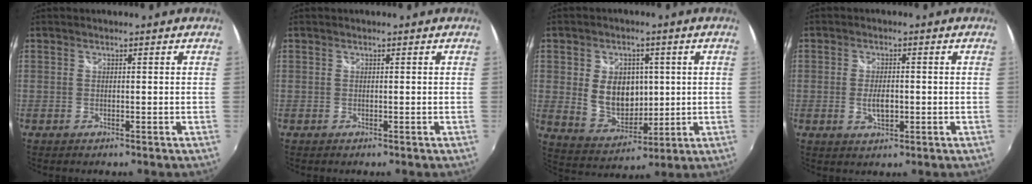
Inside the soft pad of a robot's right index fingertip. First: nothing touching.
{"total": 0.0}
{"total": 10.4, "force": [1.0, 7.9, 6.8], "torque": [-0.134, 0.003, 0.034]}
{"total": 3.9, "force": [-0.7, 1.9, 3.3], "torque": [-0.064, -0.004, -0.010]}